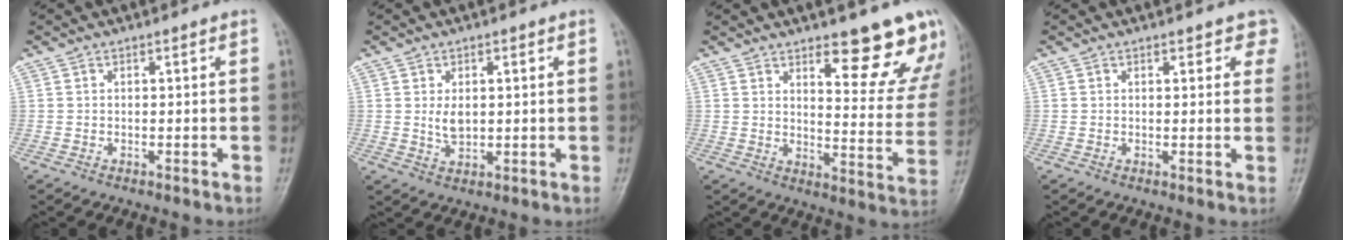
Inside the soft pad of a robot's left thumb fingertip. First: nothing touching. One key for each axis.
{"total": 3.6, "fx": 0.6, "fy": 2.3, "fz": 2.8, "tx": -0.041, "ty": -0.007, "tz": 0.015}
{"total": 15.0, "fx": 10.3, "fy": 4.8, "fz": 9.7, "tx": -0.062, "ty": -0.071, "tz": 0.134}
{"total": 4.2, "fx": 2.9, "fy": 2.2, "fz": 2.2, "tx": 0.017, "ty": -0.007, "tz": 0.025}